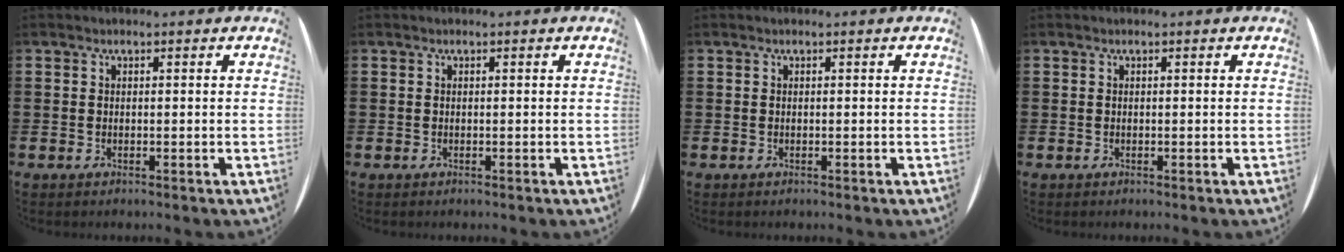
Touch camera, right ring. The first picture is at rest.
{"total": 0.0}
{"total": 0.0}
{"total": 0.0}